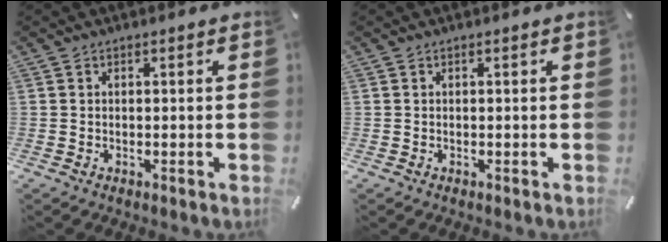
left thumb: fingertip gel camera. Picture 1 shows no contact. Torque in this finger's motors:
{"motor_torque": [0.00, 0.00, -0.01, -0.01, 0.00]}